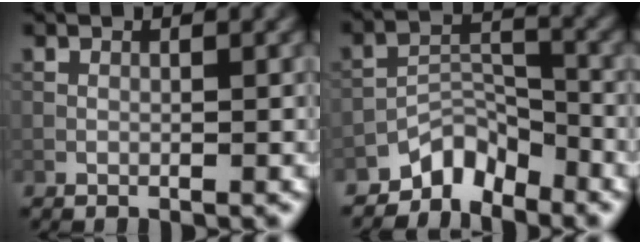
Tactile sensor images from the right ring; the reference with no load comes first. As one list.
[{"total": 4.2, "force": [-3.6, 1.7, 1.2], "torque": [-0.007, 0.008, -0.074]}]